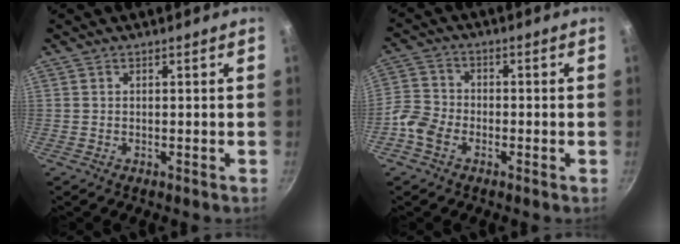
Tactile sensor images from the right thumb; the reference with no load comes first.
{"total": 5.5, "force": [-2.9, 3.9, 2.6], "torque": [-0.048, 0.024, -0.069]}